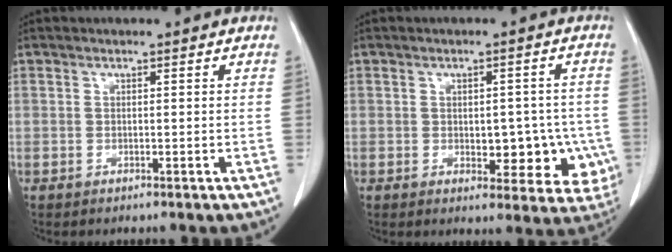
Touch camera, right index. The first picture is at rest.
{"total": 9.4, "force": [-1.9, 5.2, 7.6], "torque": [-0.074, 0.007, -0.013]}